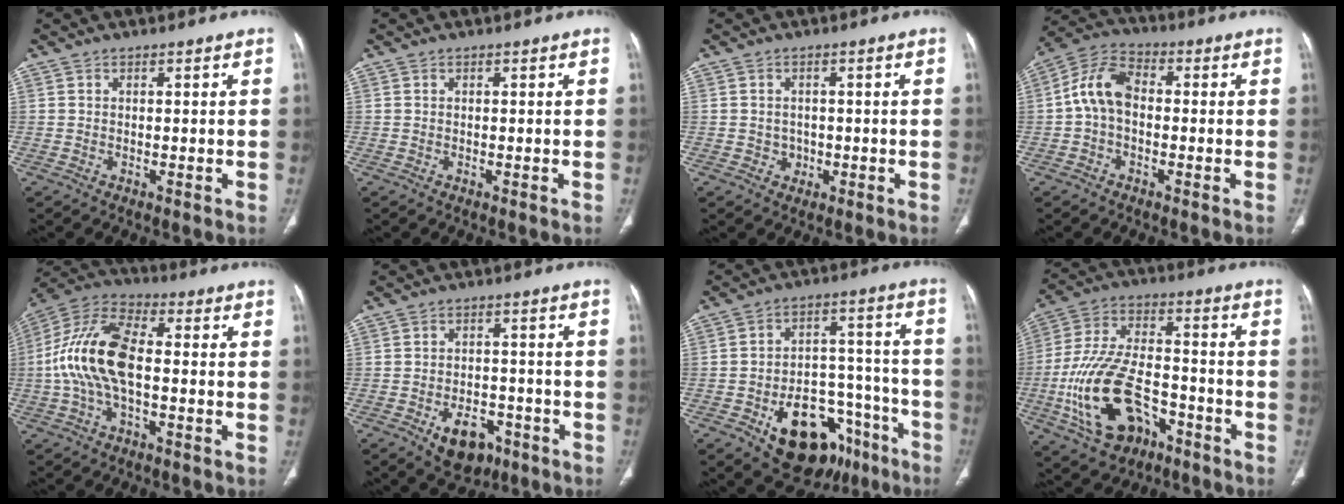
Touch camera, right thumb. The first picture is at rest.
{"total": 0.0}
{"total": 2.2, "force": [-0.5, 2.1, 0.6], "torque": [0.003, 0.006, -0.005]}
{"total": 8.8, "force": [-0.4, 5.9, 6.5], "torque": [-0.117, 0.028, -0.021]}
{"total": 15.2, "force": [-1.1, 7.4, 13.3], "torque": [-0.279, 0.036, -0.027]}
{"total": 8.6, "force": [-4.4, 5.6, 4.9], "torque": [-0.052, 0.028, -0.058]}
{"total": 20.7, "force": [-11.5, 12.2, 12.2], "torque": [-0.129, 0.092, -0.162]}
{"total": 19.2, "force": [-7.8, 11.3, 13.4], "torque": [-0.253, 0.045, -0.130]}